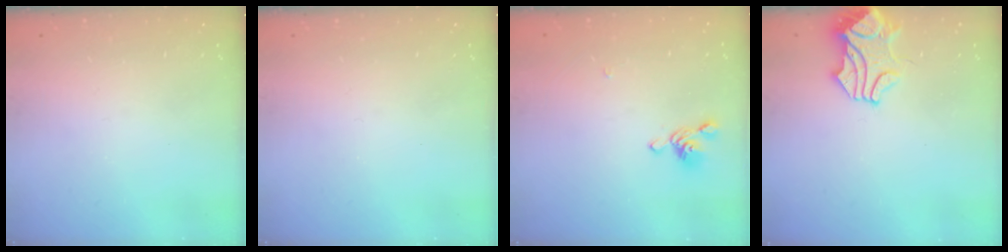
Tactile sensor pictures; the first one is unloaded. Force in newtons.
{"total": 0.0}
{"total": 5.3, "press": 5.2, "slide": 0.9}
{"total": 1.8, "press": 1.7, "slide": 0.5}